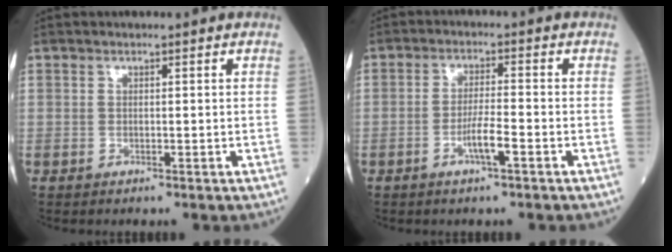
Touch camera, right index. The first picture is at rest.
{"total": 4.2, "force": [-1.9, 0.1, 3.8], "torque": [-0.072, -0.003, -0.038]}